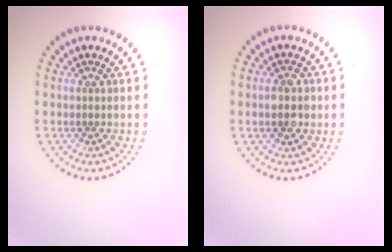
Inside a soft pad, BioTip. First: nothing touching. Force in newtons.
{"total": 2.8, "press": 2.8, "slide": 0.1}